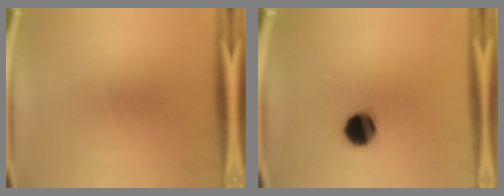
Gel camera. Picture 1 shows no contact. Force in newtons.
{"total": 9.4}